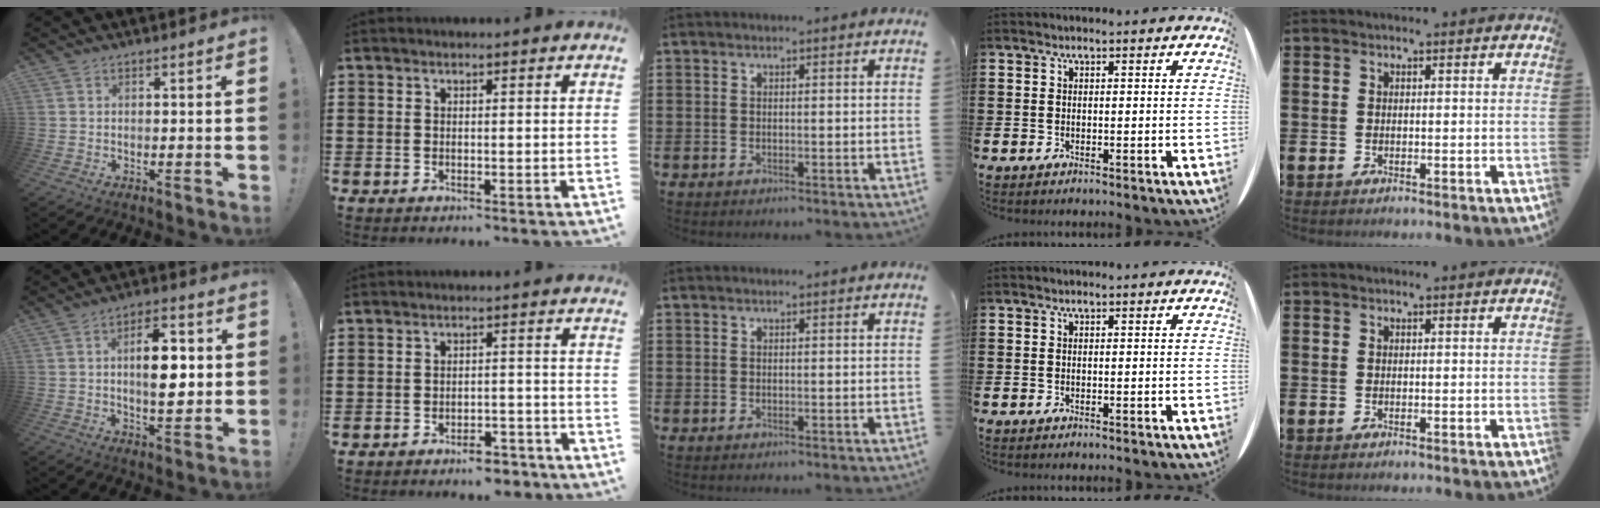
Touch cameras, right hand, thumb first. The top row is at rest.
{"thumb": {"total": 10.7, "force": [0.8, 5.5, 9.2], "torque": [-0.131, 0.001, 0.009]}, "index": {"total": 4.0, "force": [-3.7, 0.8, 1.3], "torque": [-0.021, 0.007, -0.073]}}